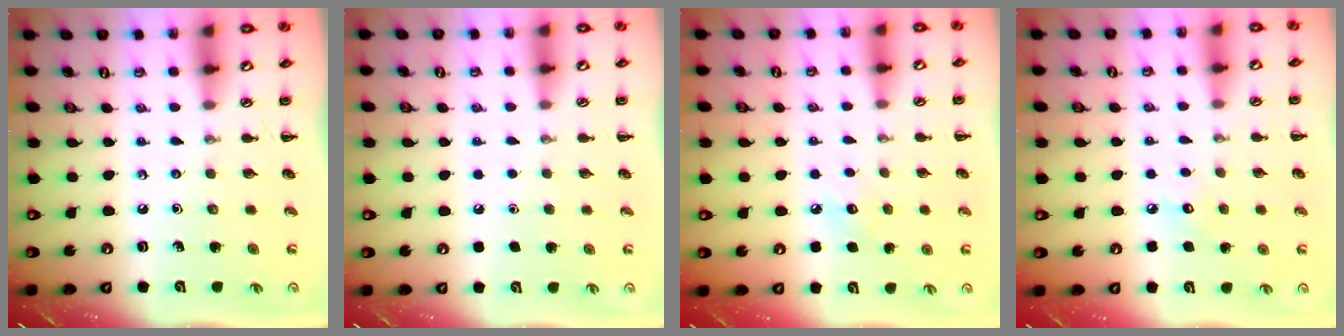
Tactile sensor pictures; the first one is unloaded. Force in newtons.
{"total": 1.8, "press": 1.8, "slide": 0.1}
{"total": 6.5, "press": 6.3, "slide": 1.8}
{"total": 3.7, "press": 3.6, "slide": 0.9}